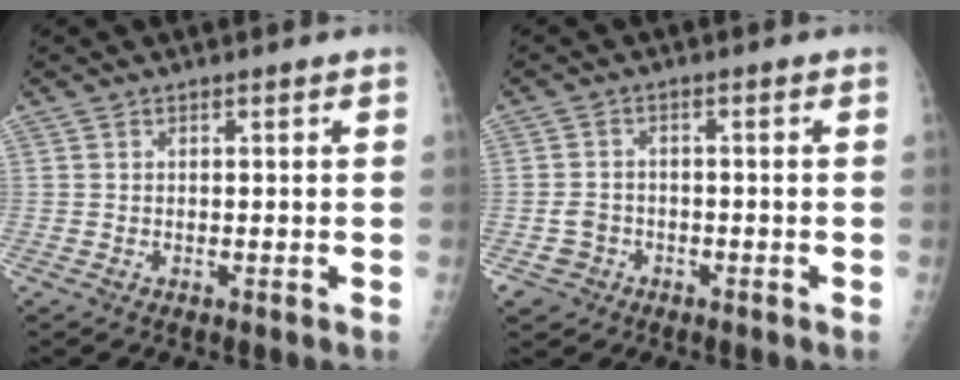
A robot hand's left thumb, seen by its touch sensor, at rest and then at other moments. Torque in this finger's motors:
{"motor_torque": [-0.02, 0.02, 0.09, 0.08, 0.00]}